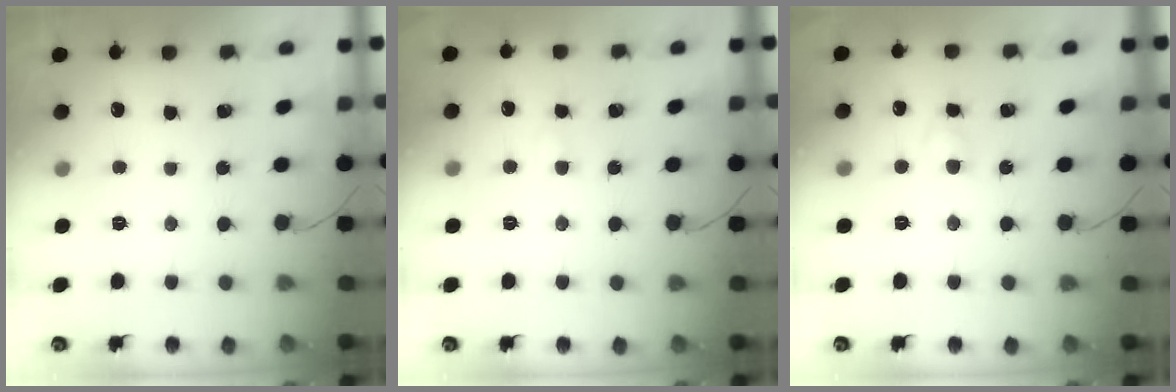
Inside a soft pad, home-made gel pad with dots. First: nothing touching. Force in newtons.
{"total": 2.2, "press": 2.0, "slide": 0.8}
{"total": 2.5, "press": 2.3, "slide": 1.1}